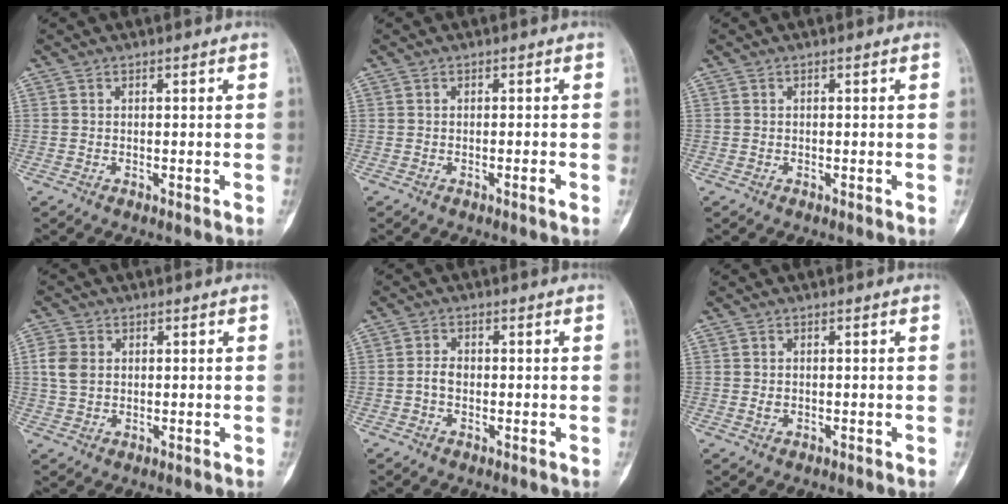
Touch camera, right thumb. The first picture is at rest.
{"total": 1.1, "force": [-0.6, 0.0, 0.9], "torque": [-0.017, -0.001, -0.010]}
{"total": 0.0}
{"total": 4.6, "force": [0.8, 3.6, 2.8], "torque": [-0.053, 0.004, 0.015]}
{"total": 2.2, "force": [-0.5, 1.5, 1.6], "torque": [-0.026, 0.008, -0.013]}
{"total": 0.9, "force": [-0.1, 0.7, 0.6], "torque": [-0.009, 0.000, -0.002]}